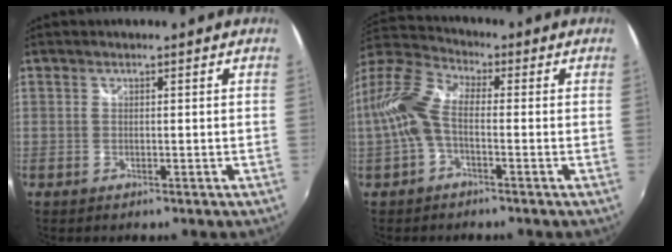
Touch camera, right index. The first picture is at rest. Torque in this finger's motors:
{"motor_torque": [0.87, -0.22, 0.76, 0.18]}